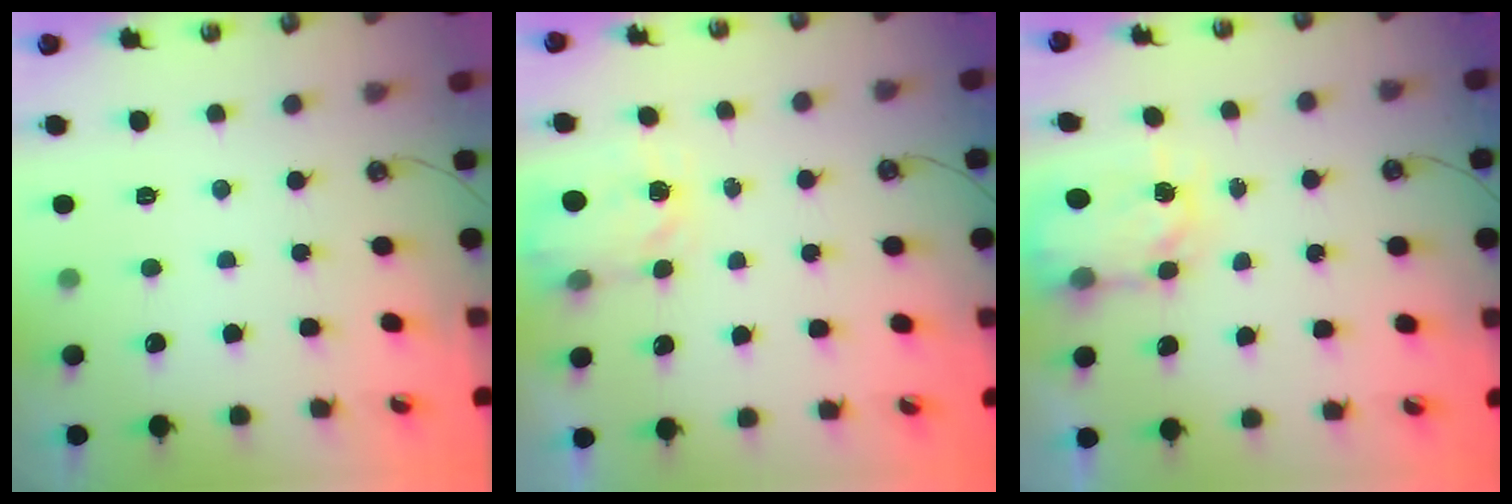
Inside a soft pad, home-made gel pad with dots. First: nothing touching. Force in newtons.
{"total": 3.3, "press": 3.3, "slide": 0.4}
{"total": 5.4, "press": 5.4, "slide": 0.4}